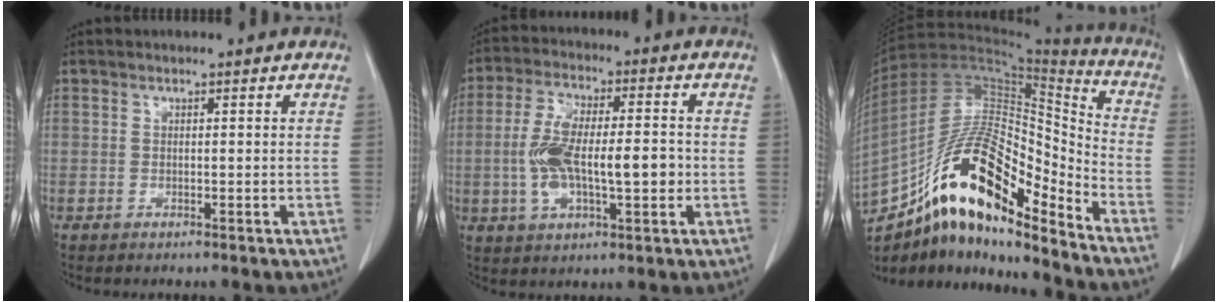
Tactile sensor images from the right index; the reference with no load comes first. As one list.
[{"total": 11.9, "force": [-1.3, 4.1, 11.1], "torque": [-0.218, 0.015, -0.016]}, {"total": 20.6, "force": [-12.9, 6.0, 14.9], "torque": [-0.282, 0.029, -0.222]}]